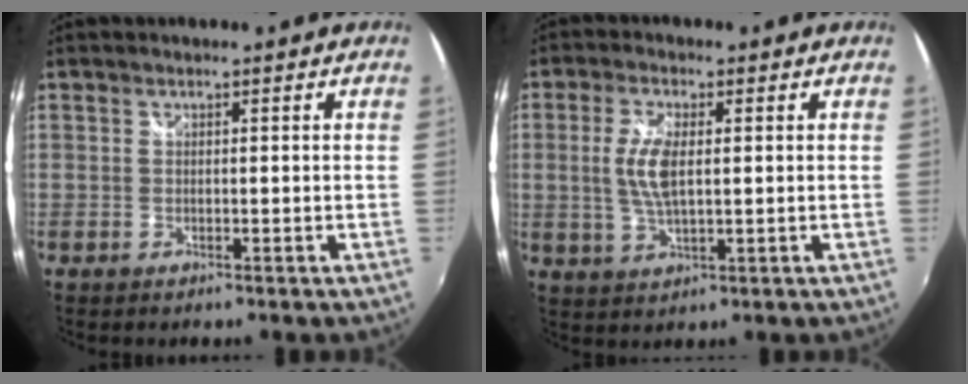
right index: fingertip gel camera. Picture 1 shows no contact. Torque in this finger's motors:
{"motor_torque": [0.19, 0.00, 0.18, 0.10]}